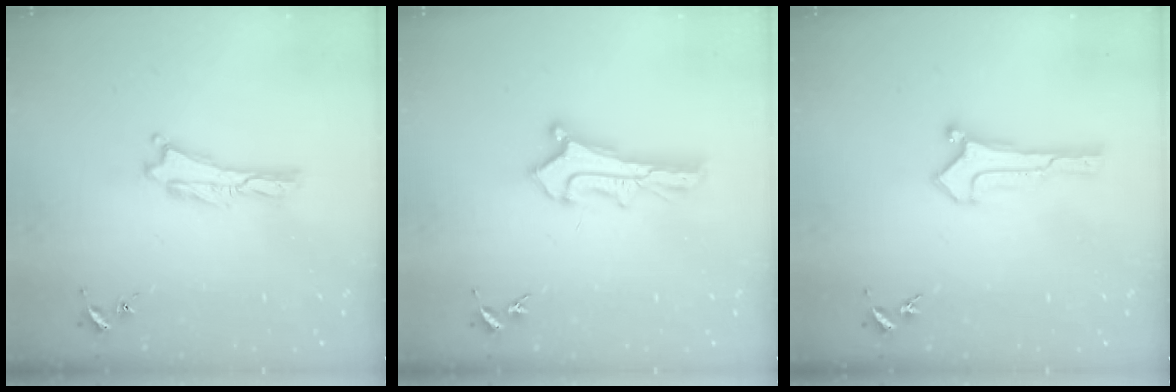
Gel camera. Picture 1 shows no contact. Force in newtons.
{"total": 2.6, "press": 2.6, "slide": 0.2}
{"total": 0.6, "press": 0.6, "slide": 0.0}